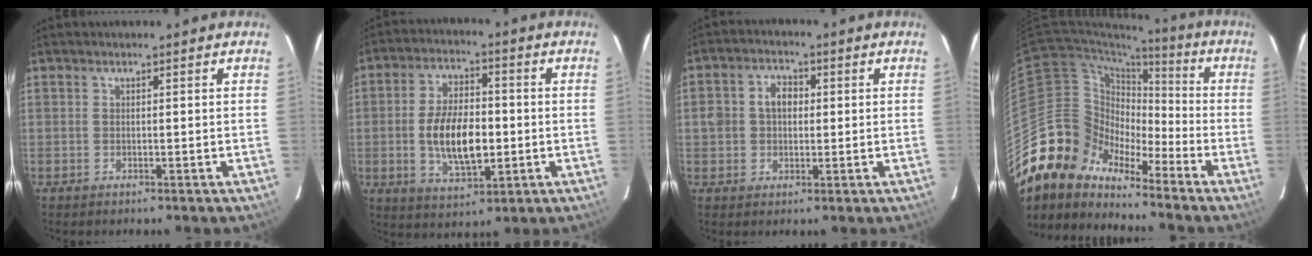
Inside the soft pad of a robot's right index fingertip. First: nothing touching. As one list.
[{"total": 12.2, "force": [-1.7, 5.9, 10.5], "torque": [-0.201, 0.001, -0.024]}, {"total": 5.2, "force": [0.4, 4.3, 2.9], "torque": [-0.056, 0.019, 0.008]}, {"total": 13.6, "force": [-11.2, 7.1, 2.9], "torque": [-0.063, 0.033, -0.222]}]